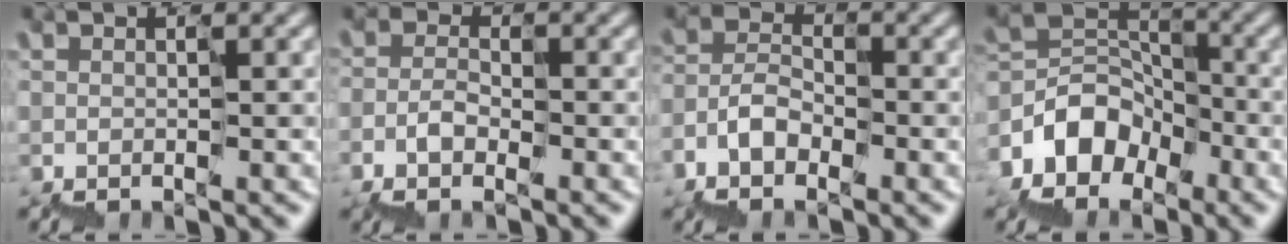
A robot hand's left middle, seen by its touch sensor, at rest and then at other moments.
{"total": 1.6, "force": [-1.3, 0.8, 0.4], "torque": [-0.015, 0.009, -0.022]}
{"total": 3.3, "force": [-2.6, 1.9, 0.9], "torque": [-0.022, 0.013, -0.048]}
{"total": 5.4, "force": [-3.5, 3.8, 1.6], "torque": [-0.024, 0.020, -0.067]}